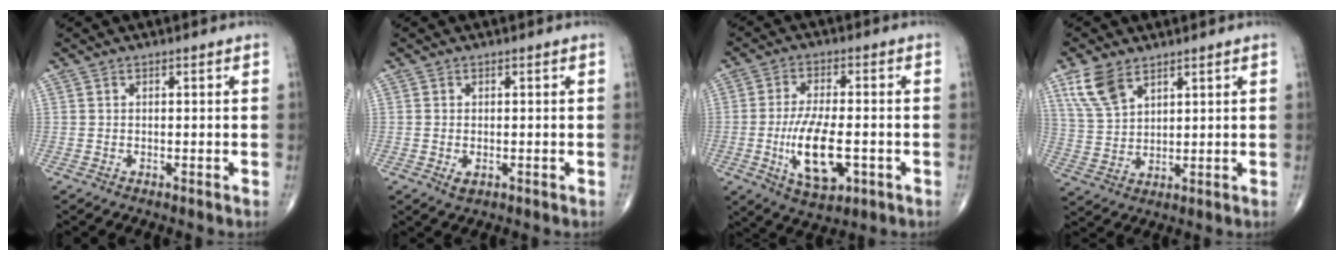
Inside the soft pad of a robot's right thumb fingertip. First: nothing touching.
{"total": 1.5, "force": [-0.4, 0.9, 1.2], "torque": [-0.021, -0.004, -0.002]}
{"total": 12.0, "force": [-2.8, 5.1, 10.5], "torque": [-0.188, -0.003, -0.041]}
{"total": 7.9, "force": [4.9, 4.1, 4.7], "torque": [-0.088, -0.015, 0.107]}